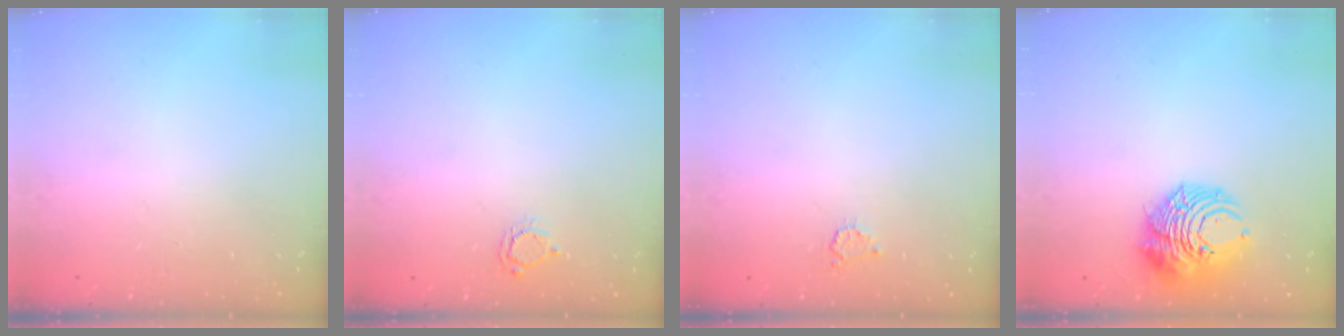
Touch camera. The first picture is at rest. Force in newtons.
{"total": 3.8, "press": 3.8, "slide": 0.2}
{"total": 3.5, "press": 3.4, "slide": 0.5}
{"total": 10.1, "press": 10.0, "slide": 1.3}